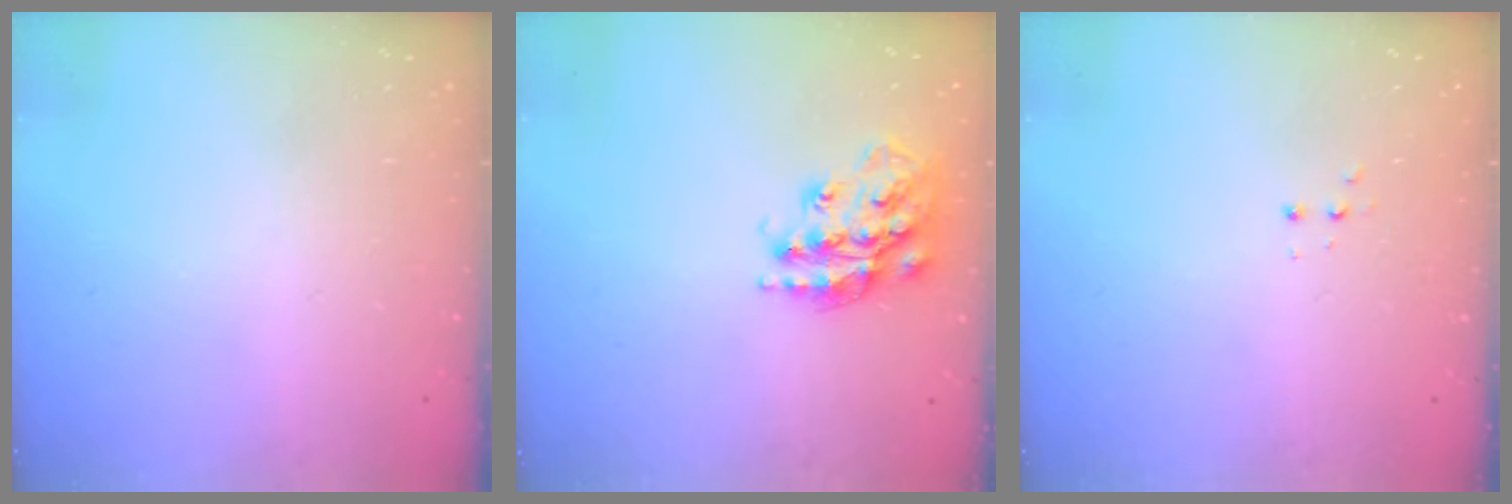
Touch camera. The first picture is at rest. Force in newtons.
{"total": 19.7, "press": 19.6, "slide": 1.4}
{"total": 2.8, "press": 2.8, "slide": 0.5}